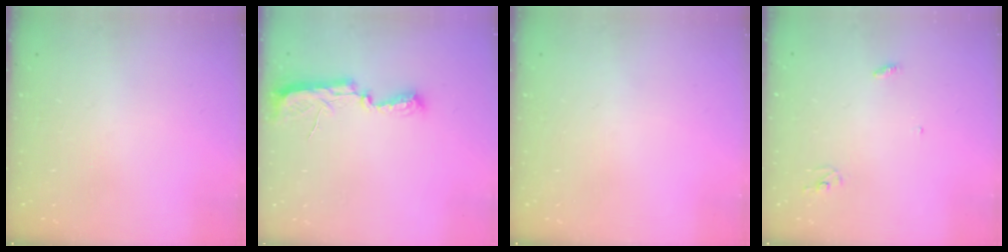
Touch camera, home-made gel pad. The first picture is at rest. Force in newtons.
{"total": 7.9, "press": 7.8, "slide": 0.8}
{"total": 0.0}
{"total": 2.8, "press": 2.8, "slide": 0.2}